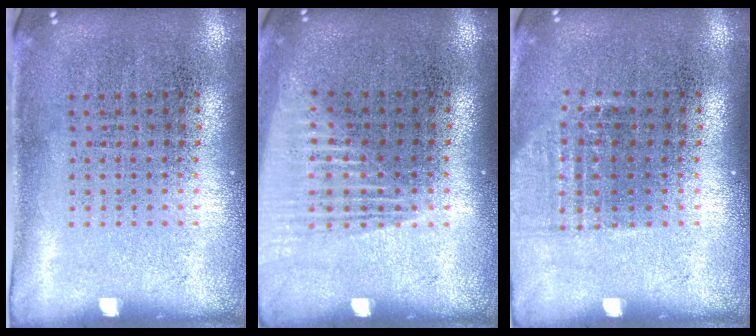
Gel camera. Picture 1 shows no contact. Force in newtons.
{"total": 1.3, "press": 1.2, "slide": 0.2}
{"total": 0.9, "press": 0.8, "slide": 0.4}